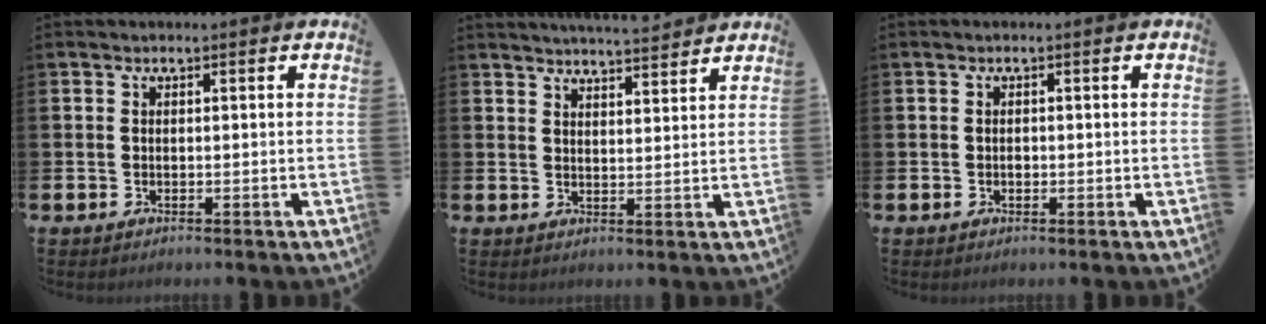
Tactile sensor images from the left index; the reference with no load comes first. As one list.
[{"total": 4.4, "force": [4.4, -0.2, 0.1], "torque": [-0.009, -0.027, 0.078]}, {"total": 0.6, "force": [-0.1, 0.5, 0.3], "torque": [-0.005, 0.002, -0.004]}]